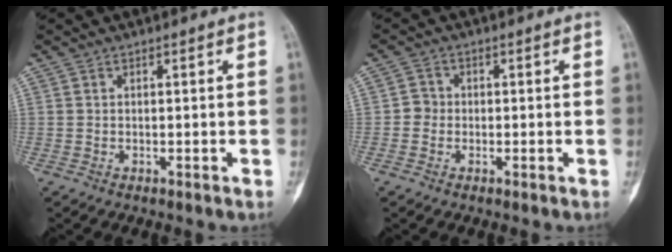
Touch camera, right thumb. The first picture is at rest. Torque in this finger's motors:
{"motor_torque": [-0.14, 0.12, 0.14, -0.11, 0.00]}